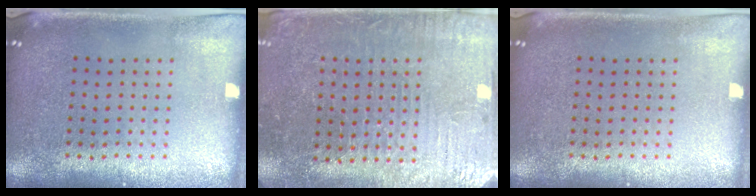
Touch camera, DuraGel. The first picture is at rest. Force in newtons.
{"total": 3.3, "press": 3.2, "slide": 0.5}
{"total": 0.0}